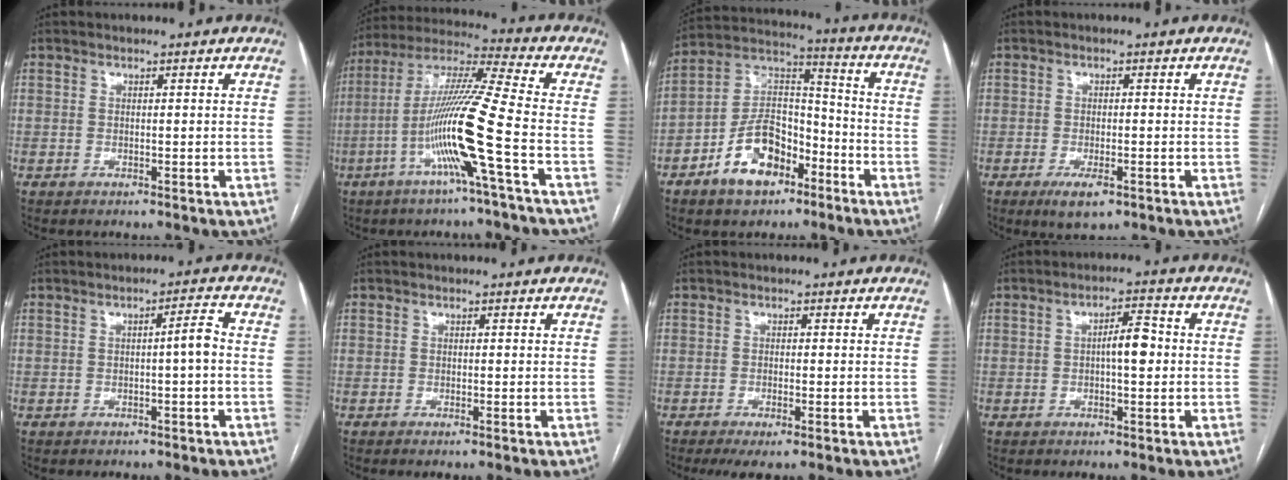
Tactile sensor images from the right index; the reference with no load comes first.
{"total": 15.1, "force": [-5.0, -1.8, 14.1], "torque": [-0.278, -0.004, -0.103]}
{"total": 12.6, "force": [-6.8, 7.0, 8.0], "torque": [-0.161, 0.025, -0.116]}
{"total": 3.7, "force": [-2.0, 1.3, 2.9], "torque": [-0.052, -0.004, -0.027]}
{"total": 2.7, "force": [-0.3, -0.1, 2.7], "torque": [-0.039, 0.006, -0.004]}
{"total": 0.0}
{"total": 3.0, "force": [-1.5, 0.5, 2.5], "torque": [-0.047, -0.009, -0.023]}
{"total": 4.5, "force": [-0.1, 1.1, 4.4], "torque": [-0.070, 0.011, -0.002]}